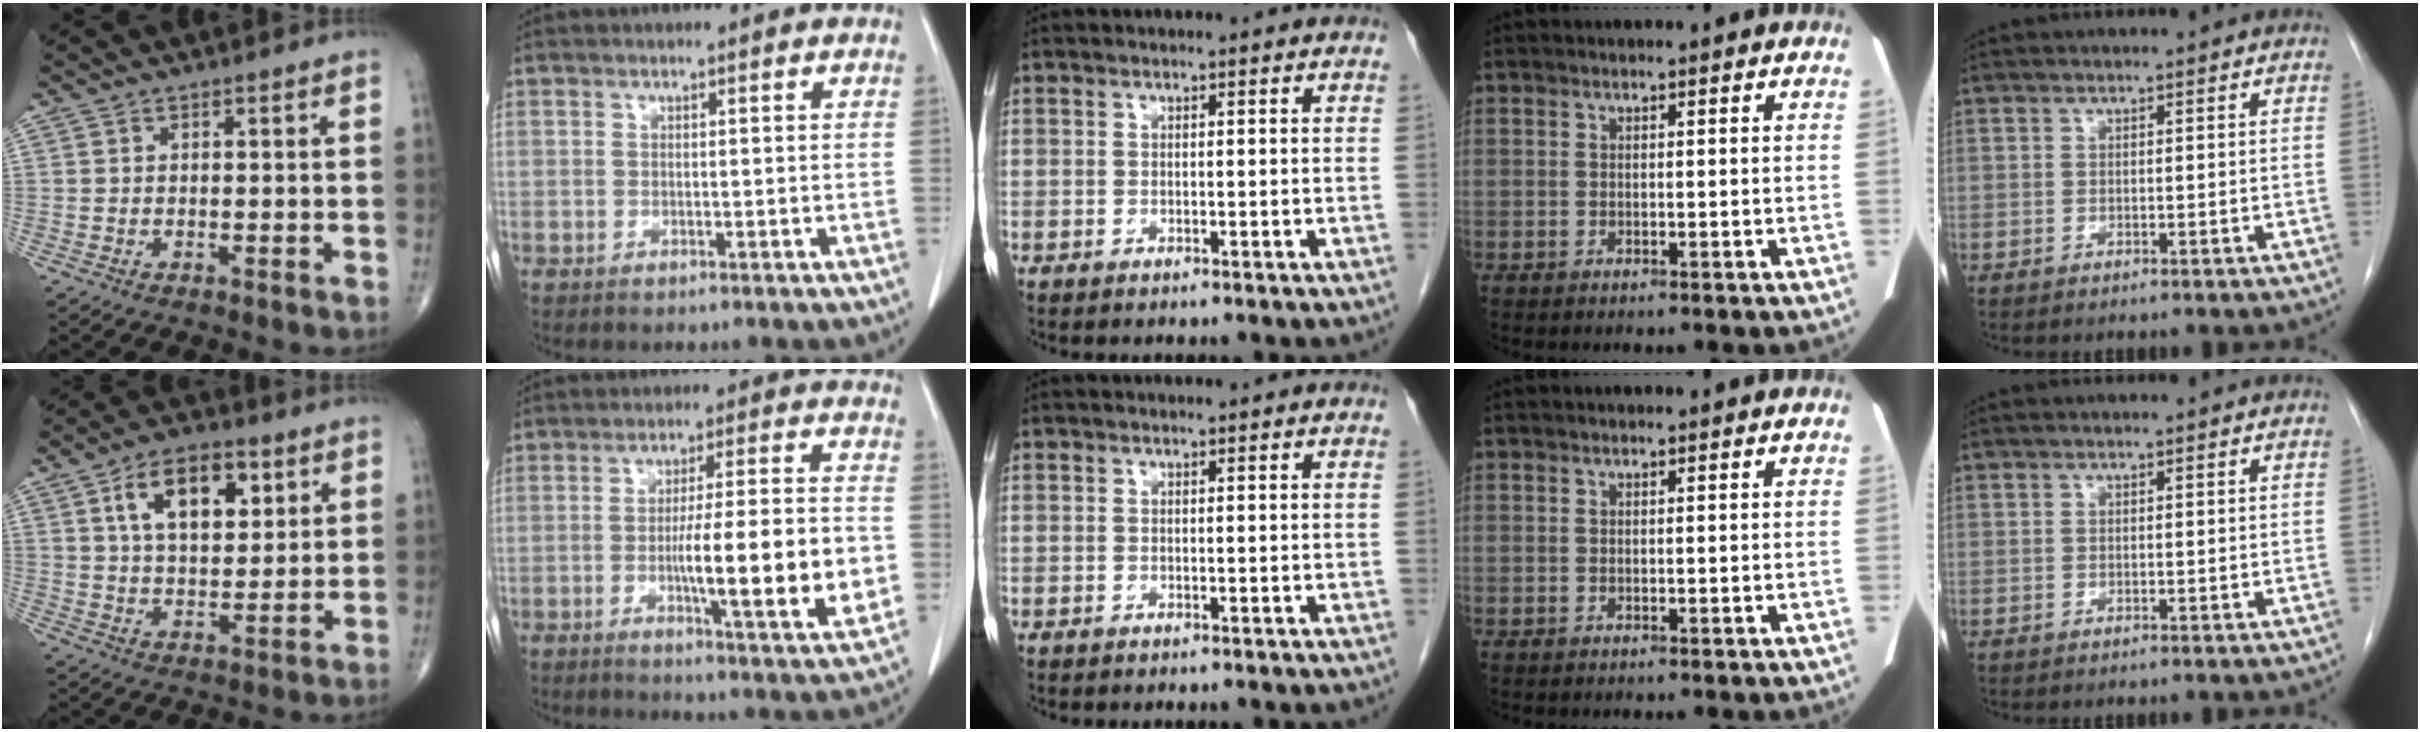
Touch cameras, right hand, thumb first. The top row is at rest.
{"thumb": {"total": 12.9, "force": [4.9, 7.1, 9.6], "torque": [-0.130, -0.010, 0.084]}, "index": {"total": 14.8, "force": [-2.7, 0.9, 14.6], "torque": [-0.215, -0.007, -0.041]}}